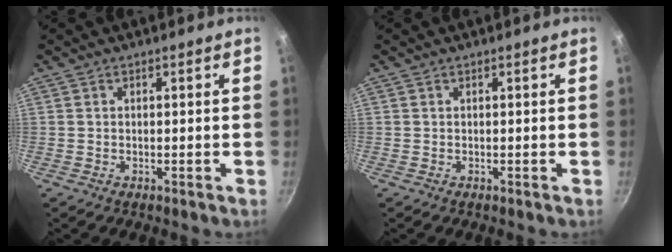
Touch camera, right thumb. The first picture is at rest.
{"total": 0.0}